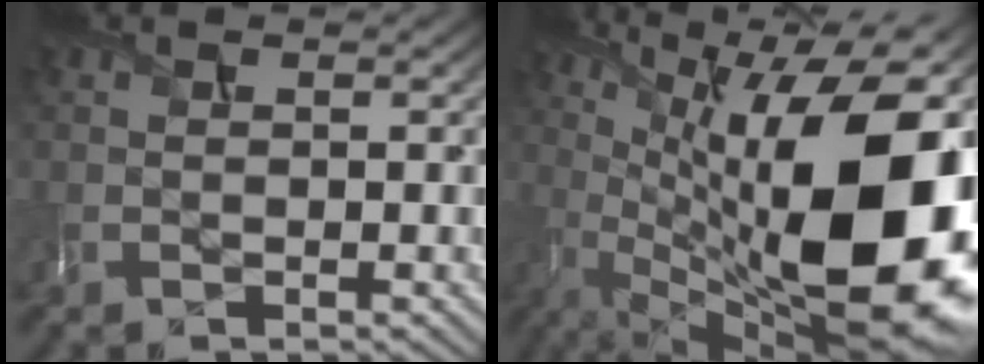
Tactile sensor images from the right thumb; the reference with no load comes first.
{"total": 21.2, "force": [0.8, 9.6, 18.9], "torque": [-0.271, 0.001, 0.009]}